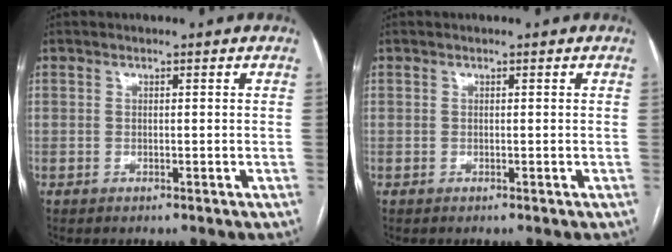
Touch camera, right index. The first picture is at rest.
{"total": 0.0}